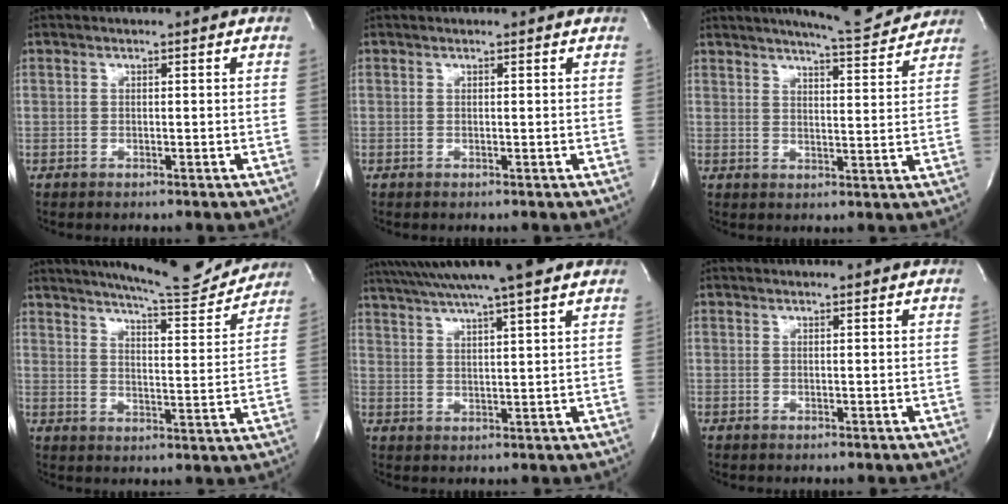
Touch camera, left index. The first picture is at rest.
{"total": 1.4, "force": [1.4, 0.1, 0.2], "torque": [-0.011, 0.014, 0.015]}
{"total": 9.4, "force": [9.0, 0.5, 2.9], "torque": [-0.038, -0.020, 0.113]}
{"total": 14.4, "force": [13.6, 1.1, 4.6], "torque": [-0.066, -0.037, 0.179]}
{"total": 16.0, "force": [13.4, 0.0, 8.7], "torque": [-0.151, 0.023, 0.197]}
{"total": 1.6, "force": [1.5, 0.0, 0.3], "torque": [-0.008, 0.013, 0.022]}